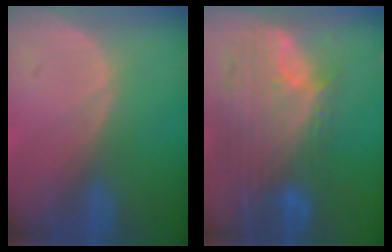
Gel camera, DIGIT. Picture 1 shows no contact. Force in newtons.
{"total": 11.9, "press": 10.0, "slide": 6.4}